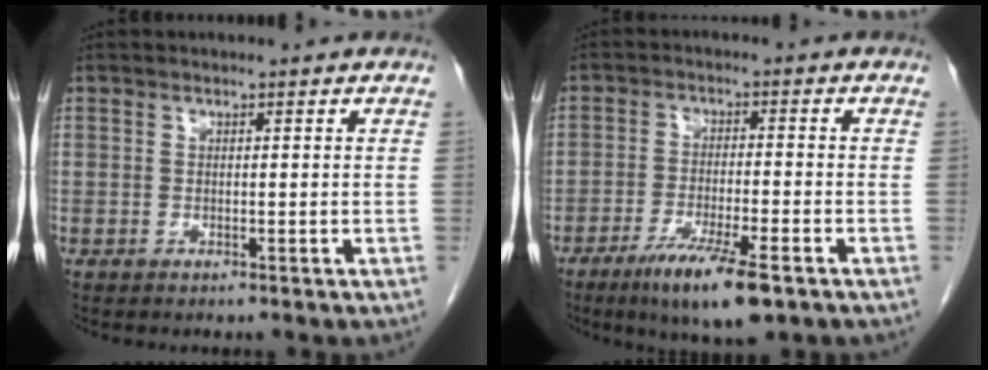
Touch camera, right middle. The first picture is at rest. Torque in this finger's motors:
{"motor_torque": [1.18, -0.96, 0.15, 0.04]}